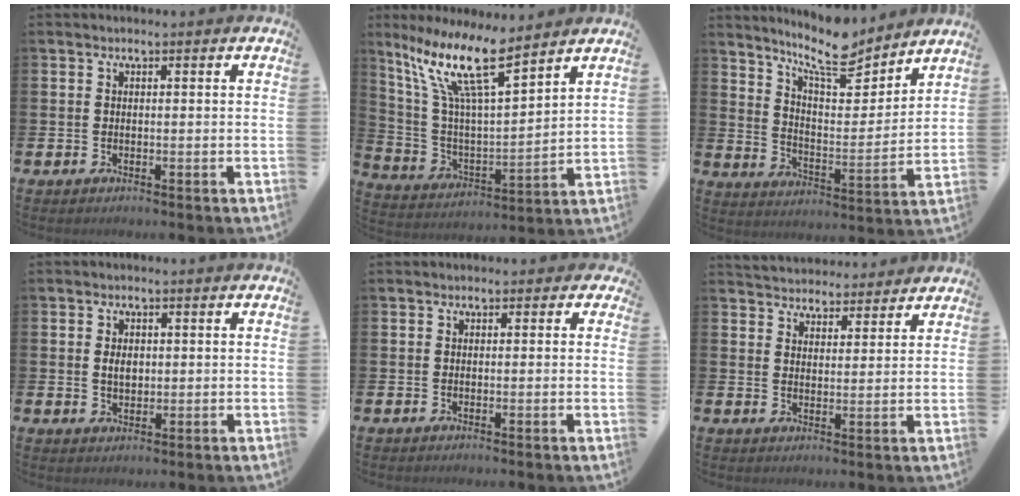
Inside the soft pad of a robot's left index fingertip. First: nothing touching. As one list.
[{"total": 13.0, "force": [9.1, 2.7, 8.9], "torque": [-0.204, -0.038, 0.158]}, {"total": 9.9, "force": [9.0, 2.3, 3.4], "torque": [-0.083, -0.062, 0.161]}, {"total": 2.4, "force": [0.4, 1.6, 1.8], "torque": [-0.021, 0.001, 0.002]}, {"total": 0.7, "force": [-0.1, 0.6, 0.4], "torque": [-0.003, 0.008, -0.005]}, {"total": 4.4, "force": [4.3, 0.9, -0.4], "torque": [-0.004, -0.028, 0.076]}]